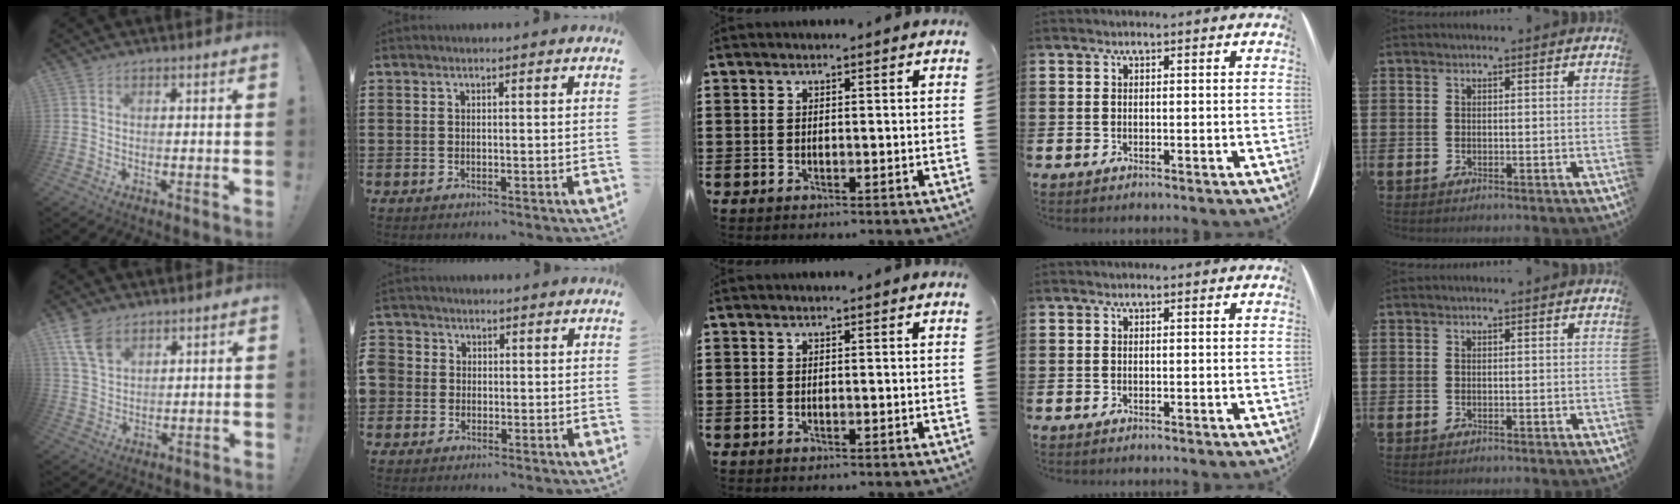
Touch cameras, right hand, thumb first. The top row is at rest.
{"thumb": {"total": 8.9, "force": [5.6, 5.2, 4.6], "torque": [-0.090, -0.019, 0.113]}, "index": {"total": 1.9, "force": [-0.6, 1.8, 0.0], "torque": [-0.011, 0.005, -0.015]}}